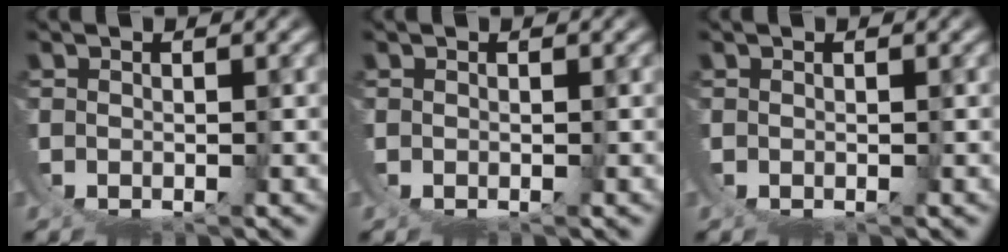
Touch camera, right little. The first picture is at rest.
{"total": 0.0}
{"total": 0.0}